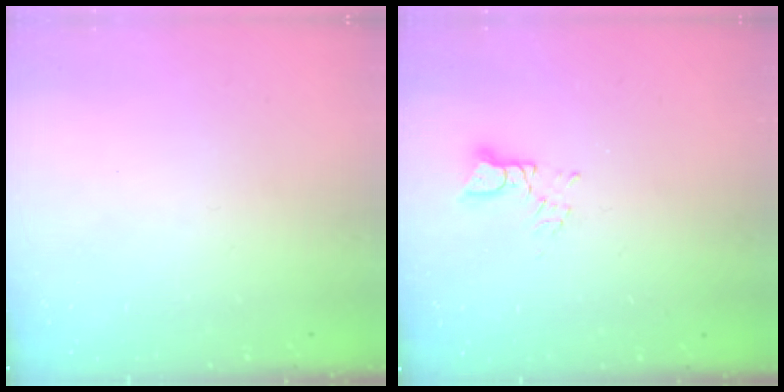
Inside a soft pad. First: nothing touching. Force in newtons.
{"total": 3.0, "press": 3.0, "slide": 0.4}